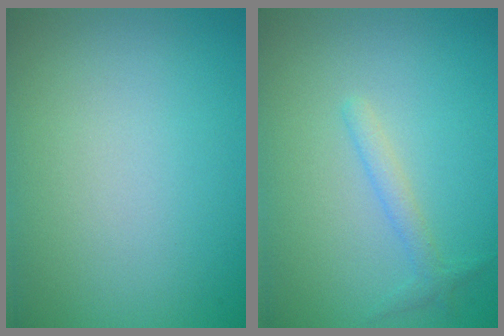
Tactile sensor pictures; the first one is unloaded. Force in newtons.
{"total": 1.4, "press": 1.4, "slide": 0.1}